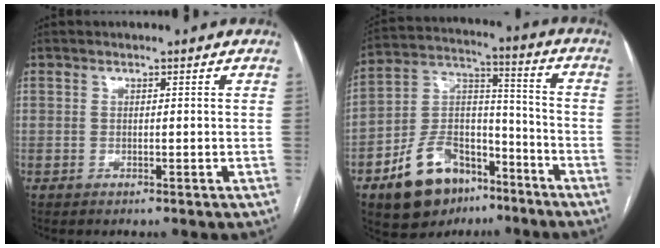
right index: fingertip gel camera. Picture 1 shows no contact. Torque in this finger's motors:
{"motor_torque": [-0.14, -0.19, -0.25, -0.18]}